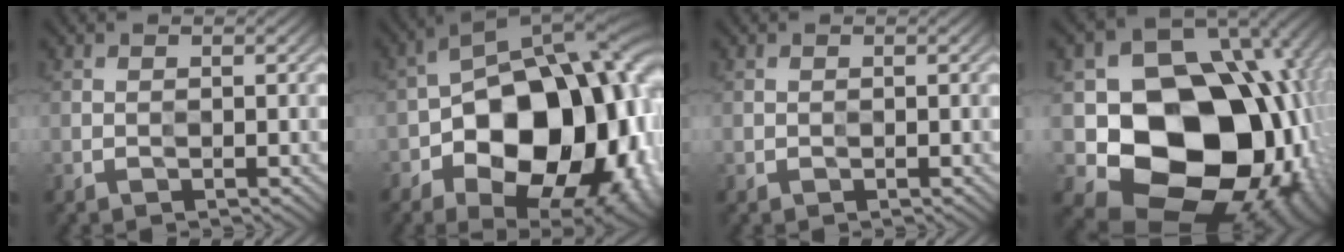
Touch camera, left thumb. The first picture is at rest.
{"total": 20.2, "force": [-5.9, 13.1, 14.1], "torque": [-0.200, -0.011, -0.076]}
{"total": 0.8, "force": [0.0, 0.7, 0.3], "torque": [-0.006, 0.001, -0.001]}
{"total": 16.5, "force": [-1.9, 13.5, 9.3], "torque": [-0.126, -0.042, -0.013]}